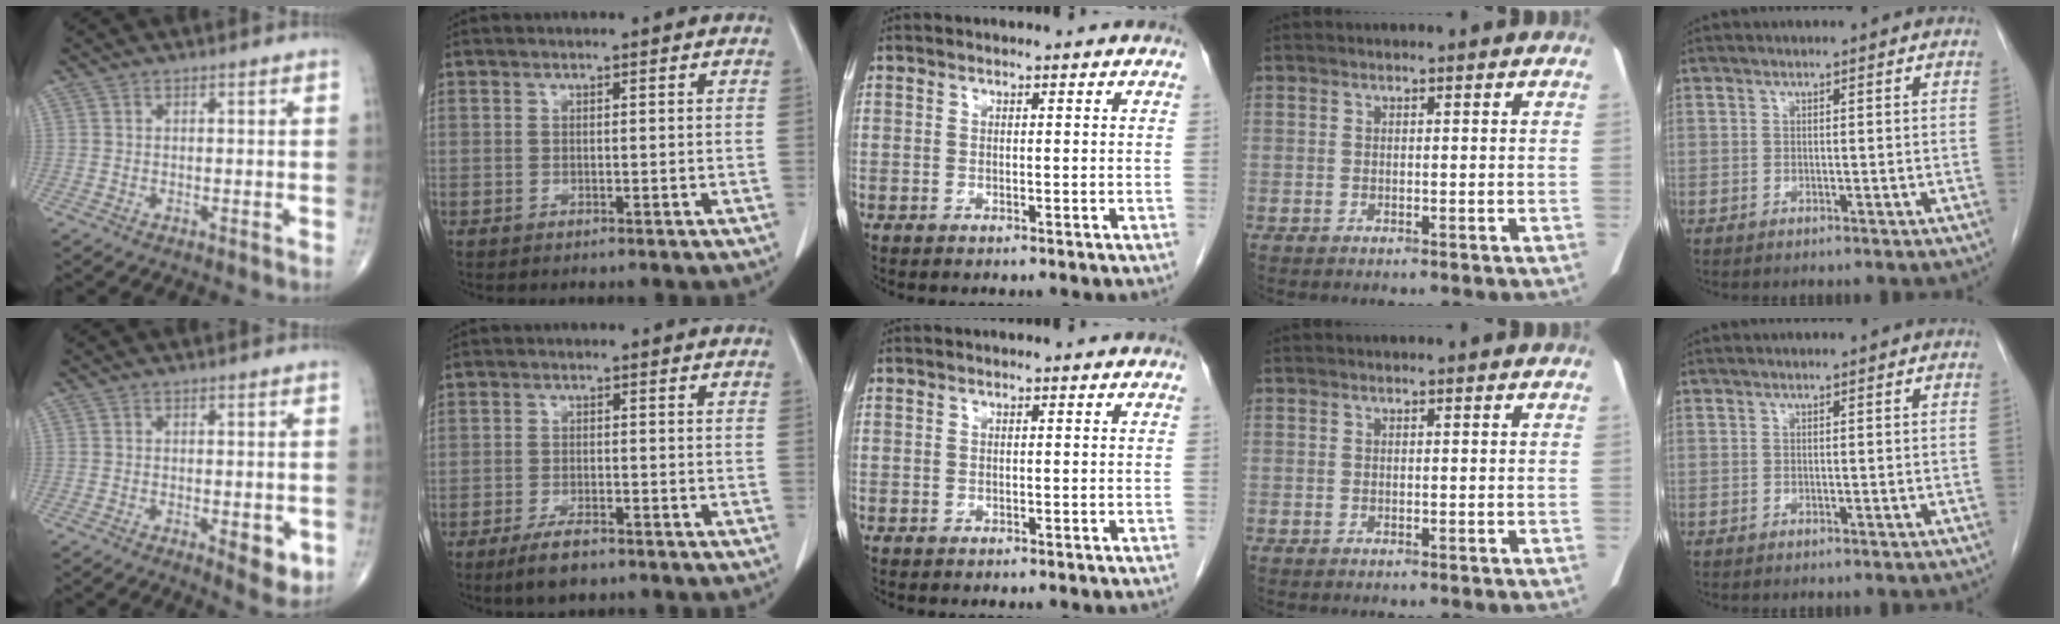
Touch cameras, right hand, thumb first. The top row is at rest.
{"thumb": {"total": 5.5, "force": [-1.6, 2.2, 4.8], "torque": [-0.051, -0.008, -0.016]}, "index": {"total": 4.4, "force": [-3.2, 1.3, 2.7], "torque": [-0.056, -0.004, -0.053]}}